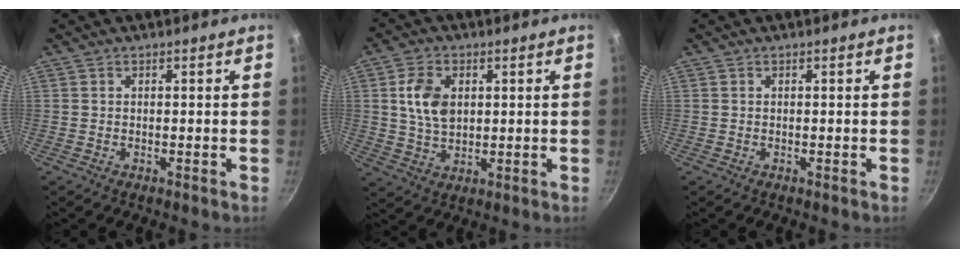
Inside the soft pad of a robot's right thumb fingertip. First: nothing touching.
{"total": 8.0, "force": [1.7, 5.4, 5.7], "torque": [-0.093, -0.003, 0.032]}
{"total": 0.0}